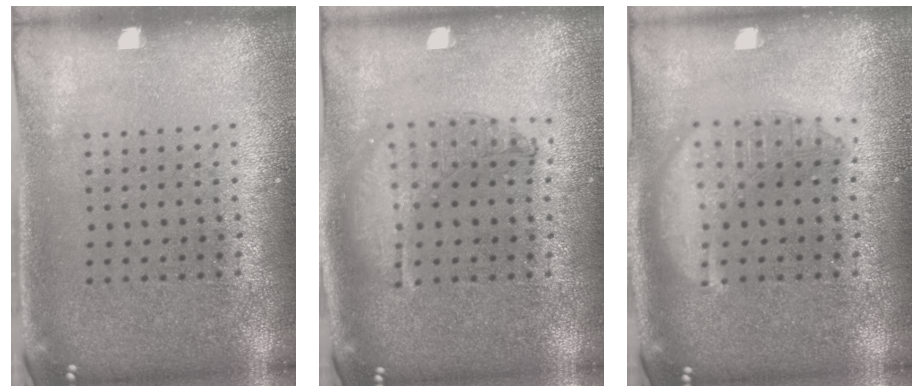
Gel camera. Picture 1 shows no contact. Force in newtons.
{"total": 0.9, "press": 0.9, "slide": 0.2}
{"total": 2.4, "press": 2.4, "slide": 0.3}